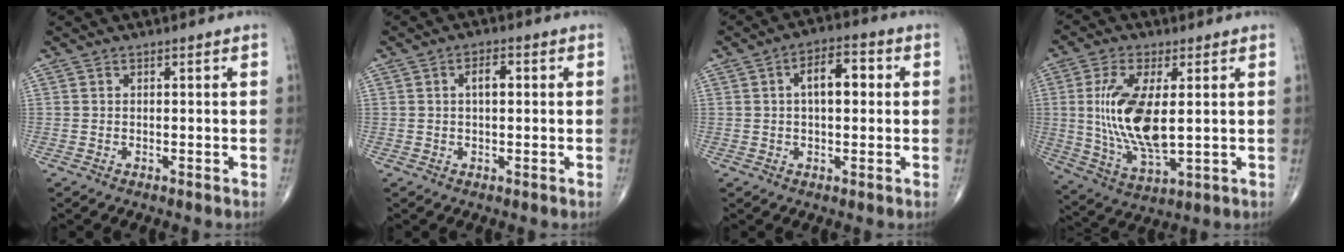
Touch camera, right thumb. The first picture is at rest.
{"total": 3.2, "force": [0.5, 1.5, 2.7], "torque": [-0.043, 0.007, 0.006]}
{"total": 7.4, "force": [1.1, 3.7, 6.3], "torque": [-0.087, 0.018, 0.011]}
{"total": 15.1, "force": [1.4, 6.2, 13.6], "torque": [-0.275, -0.021, 0.037]}